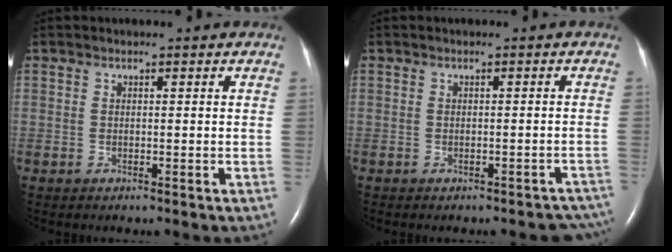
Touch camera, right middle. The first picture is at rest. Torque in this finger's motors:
{"motor_torque": [-0.21, 0.00, -0.05, -0.03]}